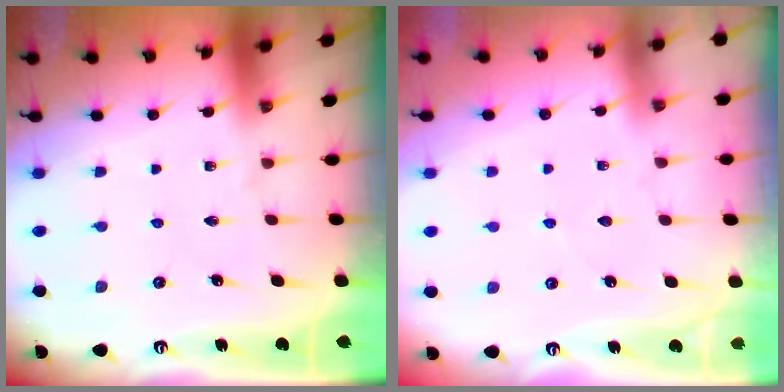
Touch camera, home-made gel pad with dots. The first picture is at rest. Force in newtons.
{"total": 2.1, "press": 2.1, "slide": 0.3}